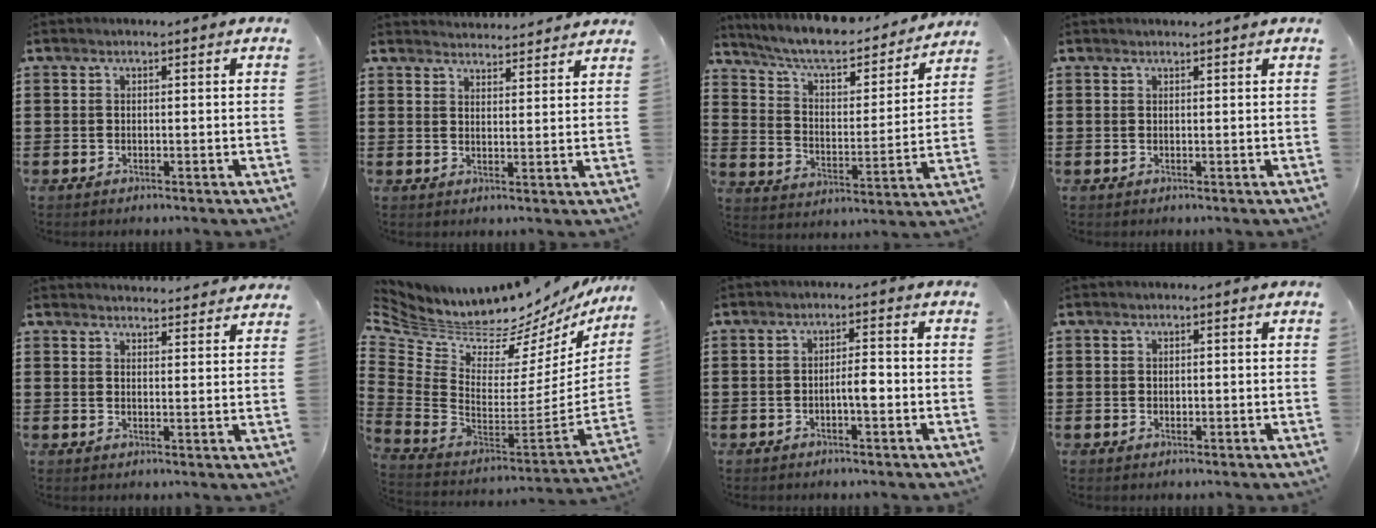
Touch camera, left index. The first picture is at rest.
{"total": 3.2, "force": [3.2, -0.1, -0.2], "torque": [0.002, -0.020, 0.056]}
{"total": 7.7, "force": [6.8, 1.1, 3.4], "torque": [-0.094, -0.042, 0.116]}
{"total": 0.7, "force": [0.7, -0.1, 0.2], "torque": [-0.005, -0.002, 0.013]}
{"total": 3.0, "force": [3.0, -0.1, 0.0], "torque": [-0.001, -0.019, 0.053]}
{"total": 5.3, "force": [5.1, 1.4, 0.9], "torque": [-0.060, -0.070, 0.080]}
{"total": 3.1, "force": [-1.0, 0.8, 2.9], "torque": [-0.052, 0.005, -0.019]}
{"total": 0.5, "force": [0.1, 0.4, 0.3], "torque": [-0.008, 0.003, 0.002]}